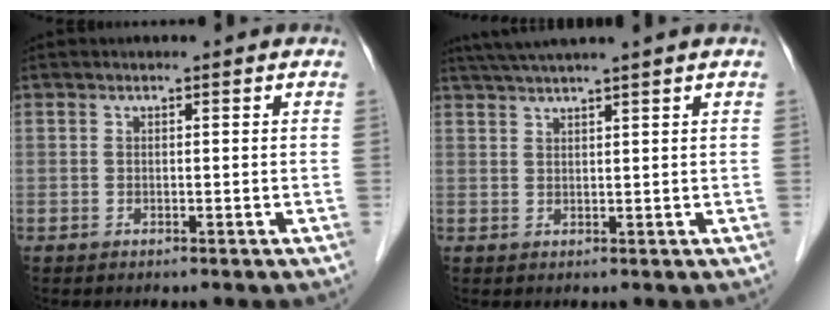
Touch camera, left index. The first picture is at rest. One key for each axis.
{"total": 5.7, "fx": 4.6, "fy": -1.5, "fz": 3.0, "tx": -0.047, "ty": 0.027, "tz": 0.083}